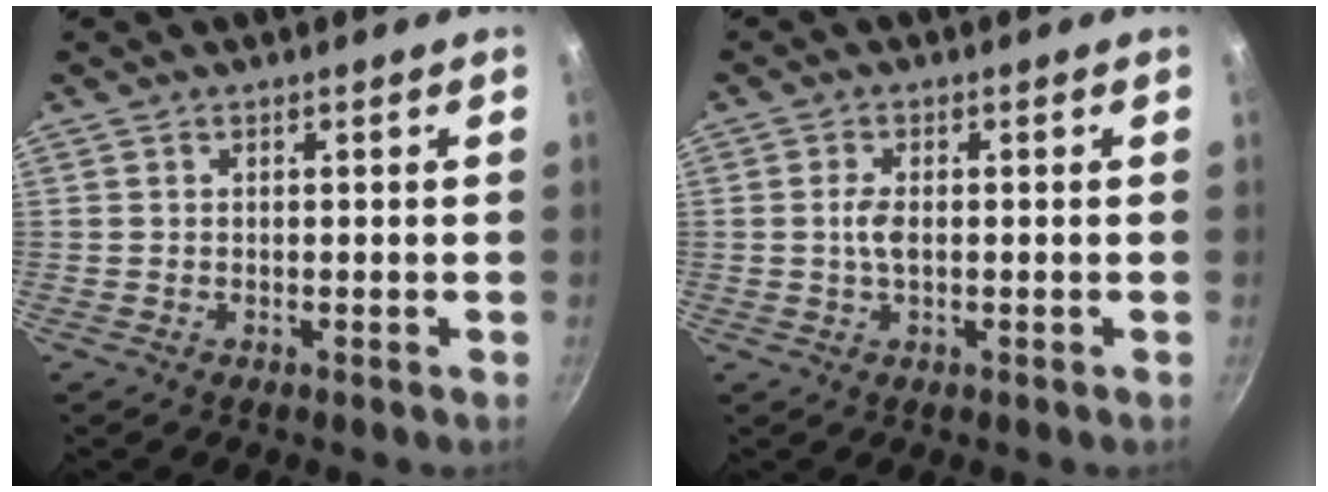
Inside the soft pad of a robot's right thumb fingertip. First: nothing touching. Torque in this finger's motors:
{"motor_torque": [1.07, 0.70, 0.56, 0.04, 0.04]}